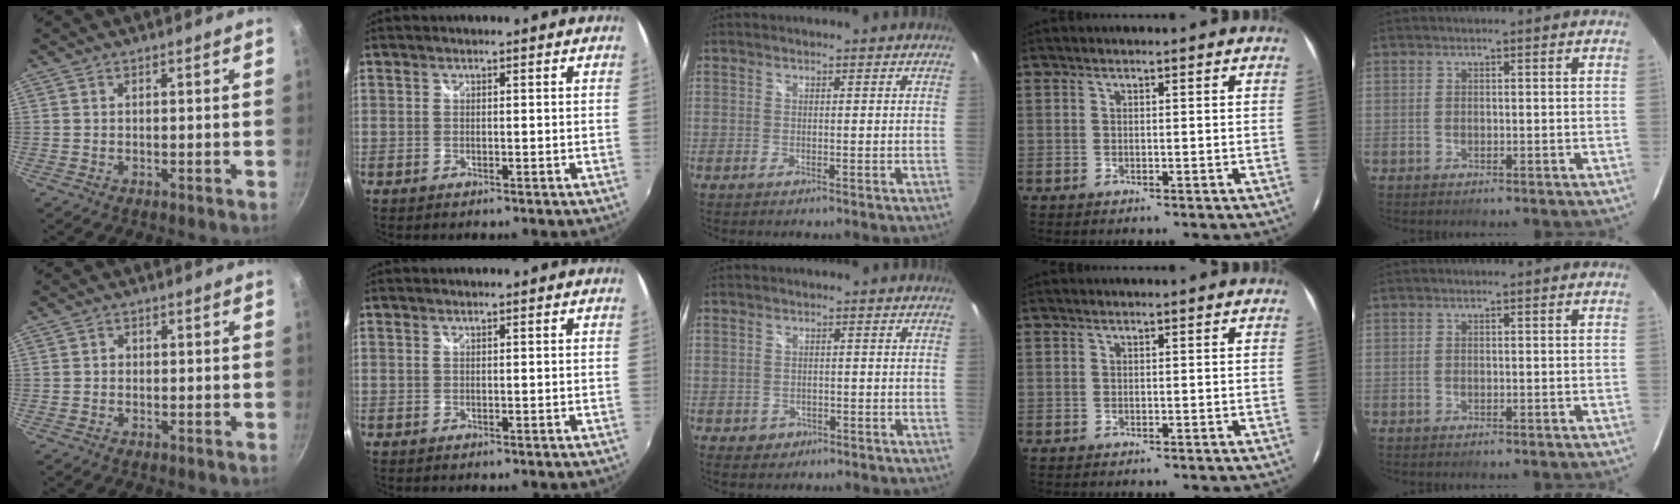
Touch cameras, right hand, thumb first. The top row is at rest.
{"thumb": {"total": 0.8, "force": [-0.2, 0.7, 0.2], "torque": [-0.001, 0.002, -0.004]}, "middle": {"total": 2.8, "force": [-1.1, 2.5, 0.6], "torque": [-0.020, -0.001, -0.010]}}